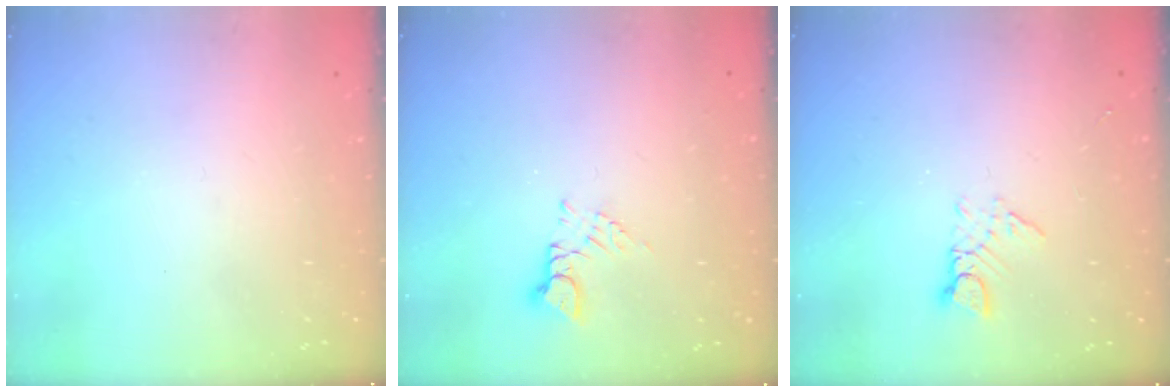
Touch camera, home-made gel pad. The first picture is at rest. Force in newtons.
{"total": 2.8, "press": 2.8, "slide": 0.5}
{"total": 2.6, "press": 2.6, "slide": 0.3}